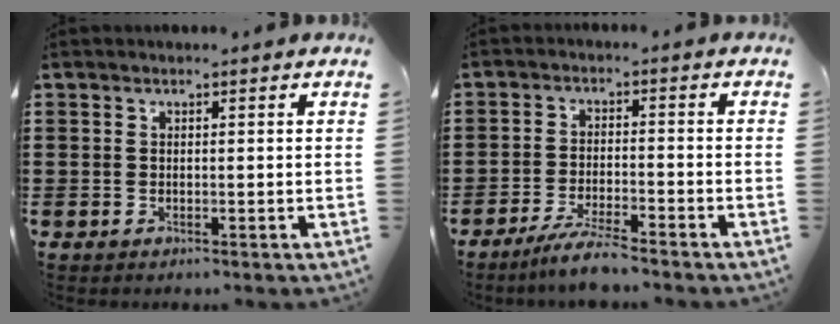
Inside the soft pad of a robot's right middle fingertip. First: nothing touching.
{"total": 4.7, "force": [-4.1, 0.0, 2.3], "torque": [-0.051, -0.009, -0.079]}